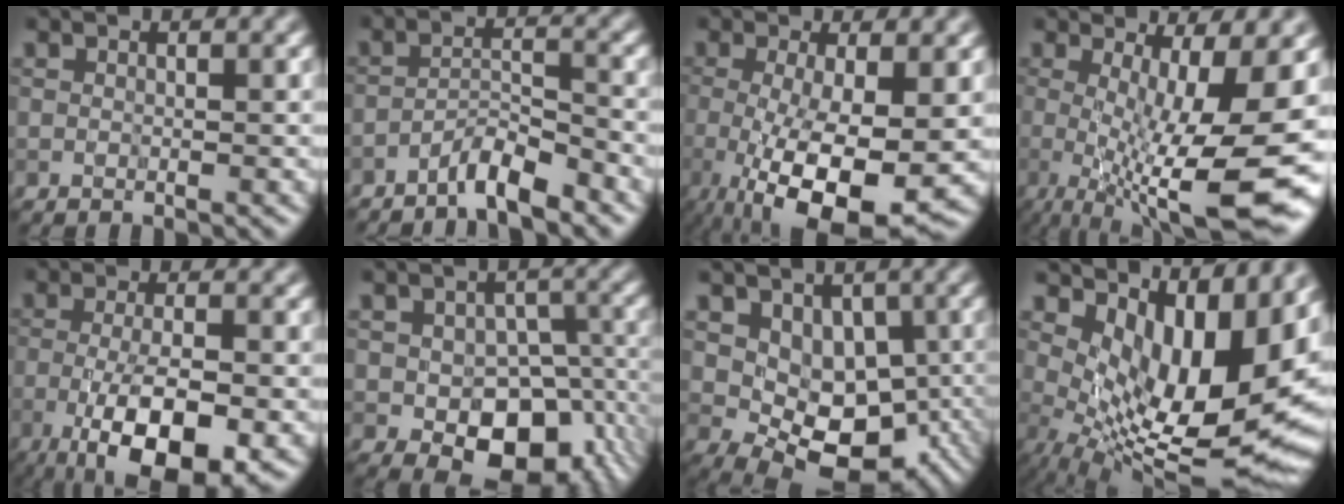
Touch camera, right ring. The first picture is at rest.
{"total": 3.2, "force": [-2.8, 0.4, 1.5], "torque": [-0.023, 0.011, -0.058]}
{"total": 8.7, "force": [-2.1, 2.4, 8.1], "torque": [-0.145, -0.022, -0.028]}
{"total": 14.1, "force": [-2.6, 3.7, 13.3], "torque": [-0.184, -0.017, -0.040]}
{"total": 9.2, "force": [-3.4, 3.1, 8.0], "torque": [-0.136, -0.012, -0.055]}
{"total": 11.2, "force": [-3.2, 7.4, 7.8], "torque": [-0.106, -0.029, -0.032]}
{"total": 10.3, "force": [-0.7, 7.0, 7.4], "torque": [-0.084, -0.009, -0.002]}
{"total": 14.0, "force": [2.7, 6.2, 12.2], "torque": [-0.172, -0.012, 0.065]}